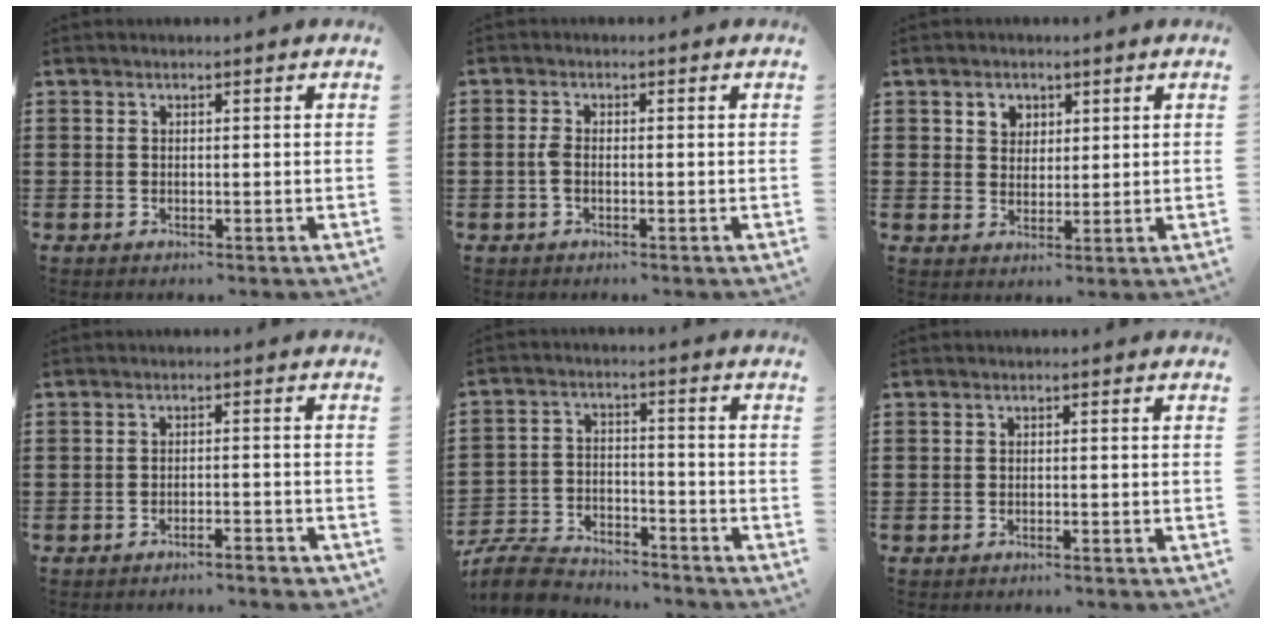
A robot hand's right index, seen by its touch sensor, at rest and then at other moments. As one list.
[{"total": 2.1, "force": [-0.5, 0.8, 1.8], "torque": [-0.051, -0.004, -0.015]}, {"total": 2.8, "force": [1.4, 2.4, 0.6], "torque": [-0.022, 0.011, 0.025]}, {"total": 2.3, "force": [-2.3, -0.1, 0.5], "torque": [-0.013, 0.000, -0.048]}, {"total": 7.7, "force": [-7.5, 1.5, 1.4], "torque": [-0.039, 0.015, -0.150]}, {"total": 0.7, "force": [-0.7, -0.1, 0.2], "torque": [-0.005, -0.002, -0.013]}]